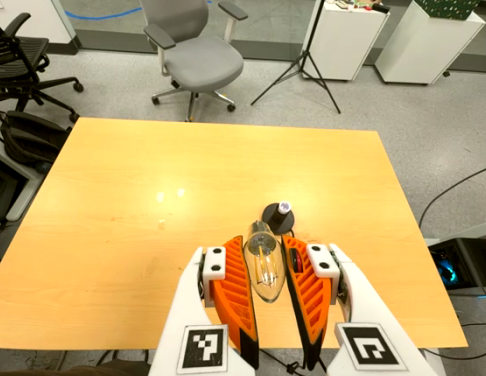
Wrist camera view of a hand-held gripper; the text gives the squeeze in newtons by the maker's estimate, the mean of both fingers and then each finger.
{"total": 13.2, "left": 14.4, "right": 12.0}